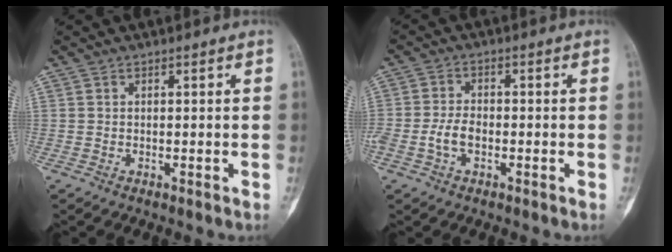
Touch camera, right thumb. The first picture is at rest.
{"total": 4.4, "force": [-1.6, 2.8, 3.0], "torque": [-0.060, 0.014, -0.033]}